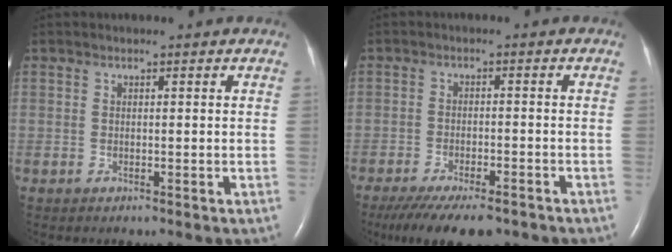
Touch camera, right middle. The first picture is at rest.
{"total": 12.9, "force": [-10.1, 3.6, 7.1], "torque": [-0.134, -0.026, -0.152]}